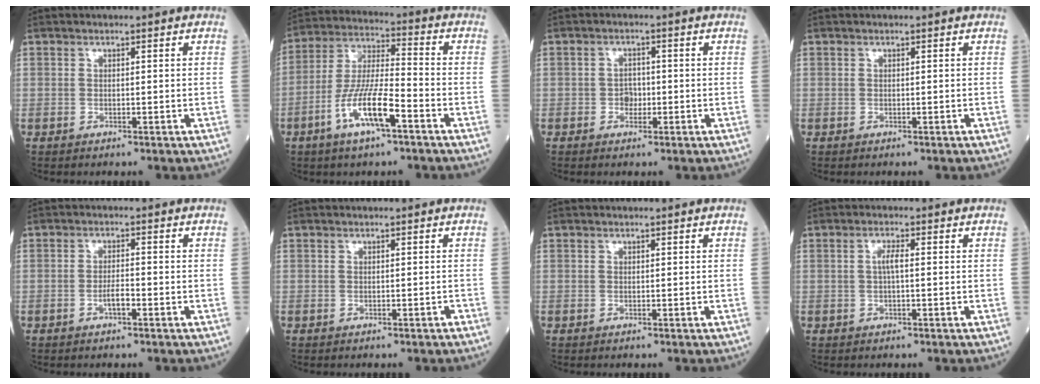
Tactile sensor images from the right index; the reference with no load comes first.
{"total": 11.3, "force": [-5.2, 1.9, 9.9], "torque": [-0.197, -0.003, -0.100]}
{"total": 3.1, "force": [-0.9, 2.0, 2.1], "torque": [-0.035, 0.007, -0.018]}
{"total": 0.0}
{"total": 2.4, "force": [-1.0, 0.5, 2.1], "torque": [-0.037, 0.002, -0.019]}
{"total": 0.0}
{"total": 0.0}
{"total": 2.1, "force": [0.1, 0.3, 2.1], "torque": [-0.040, 0.003, 0.001]}